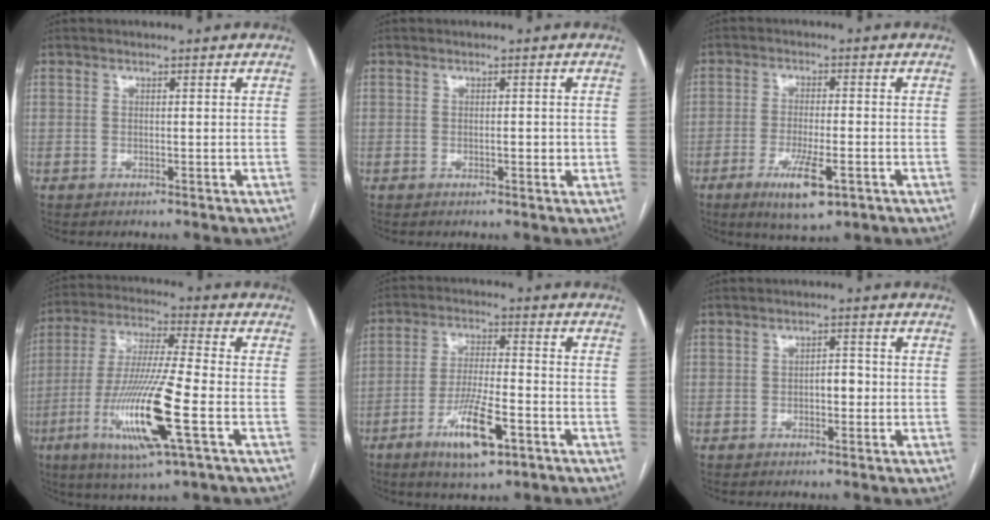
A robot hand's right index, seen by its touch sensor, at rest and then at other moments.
{"total": 1.3, "force": [-0.2, 0.6, 1.2], "torque": [-0.017, 0.001, -0.003]}
{"total": 7.9, "force": [-3.8, 1.7, 6.7], "torque": [-0.120, -0.014, -0.057]}
{"total": 16.8, "force": [-5.5, 0.6, 15.9], "torque": [-0.323, -0.022, -0.101]}
{"total": 10.2, "force": [-5.1, 2.1, 8.6], "torque": [-0.163, -0.011, -0.086]}
{"total": 2.4, "force": [-0.4, 1.2, 2.0], "torque": [-0.025, 0.008, -0.005]}